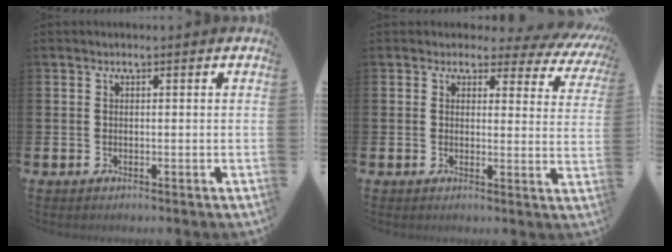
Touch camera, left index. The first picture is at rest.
{"total": 2.7, "force": [1.9, 1.8, 0.9], "torque": [-0.019, -0.020, 0.023]}